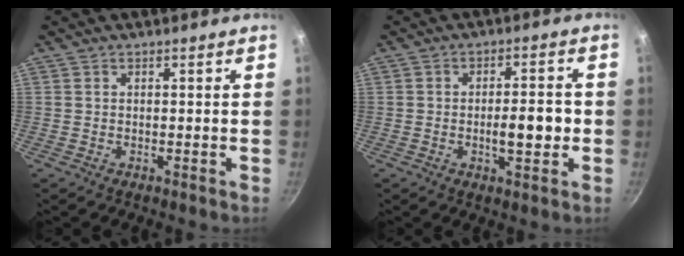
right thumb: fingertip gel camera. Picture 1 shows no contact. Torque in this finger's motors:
{"motor_torque": [0.18, 0.81, 0.90, 0.00, 0.03]}